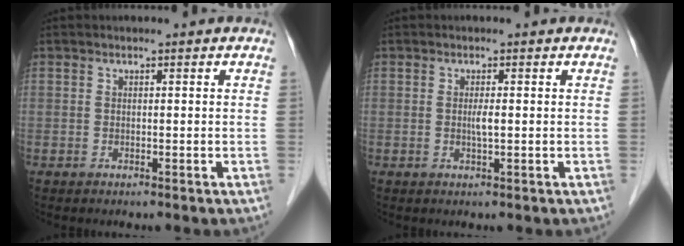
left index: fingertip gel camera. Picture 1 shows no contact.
{"total": 1.3, "force": [0.0, 0.1, 1.3], "torque": [-0.027, -0.001, 0.000]}